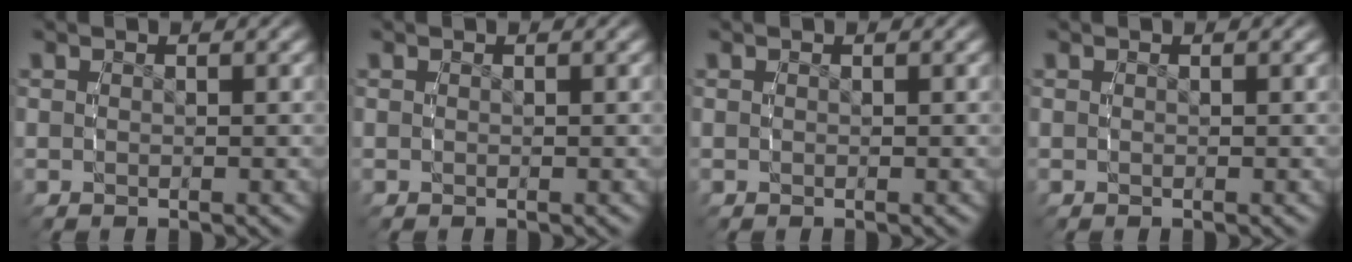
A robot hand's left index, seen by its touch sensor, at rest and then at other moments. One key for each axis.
{"total": 0.0}
{"total": 0.0}
{"total": 0.0}